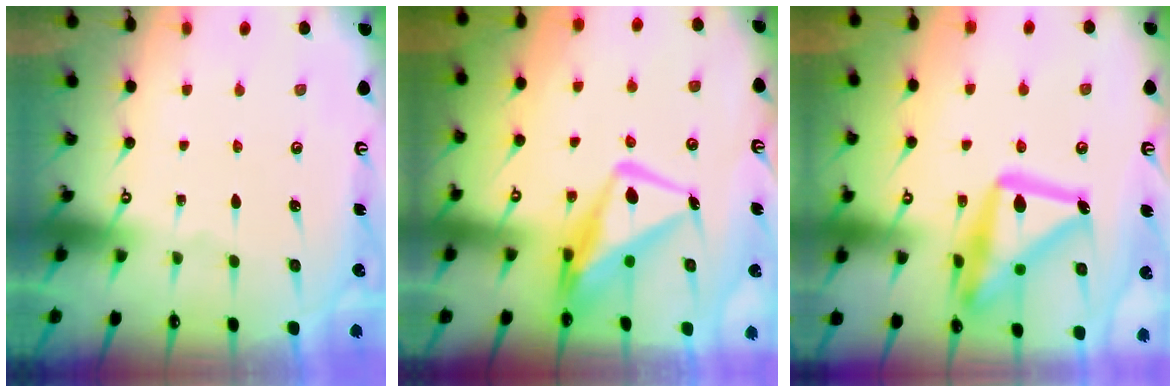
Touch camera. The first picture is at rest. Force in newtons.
{"total": 12.5, "press": 12.4, "slide": 1.7}
{"total": 22.8, "press": 22.8, "slide": 1.8}